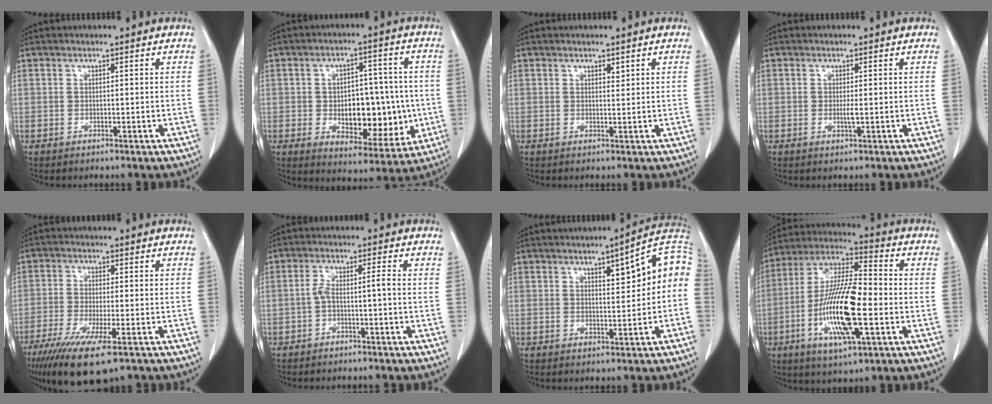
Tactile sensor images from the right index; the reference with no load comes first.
{"total": 13.5, "force": [-1.5, 7.4, 11.2], "torque": [-0.158, 0.018, -0.004]}
{"total": 0.9, "force": [0.6, 0.3, 0.5], "torque": [-0.009, -0.004, 0.010]}
{"total": 1.2, "force": [-0.2, 0.1, 1.2], "torque": [-0.024, -0.003, -0.001]}
{"total": 13.0, "force": [-8.7, 2.2, 9.3], "torque": [-0.167, -0.035, -0.140]}
{"total": 3.0, "force": [-1.1, 0.2, 2.8], "torque": [-0.056, 0.017, -0.019]}
{"total": 8.9, "force": [1.3, 2.2, 8.5], "torque": [-0.108, 0.031, 0.014]}
{"total": 16.9, "force": [-4.1, 3.4, 16.0], "torque": [-0.321, -0.006, -0.074]}